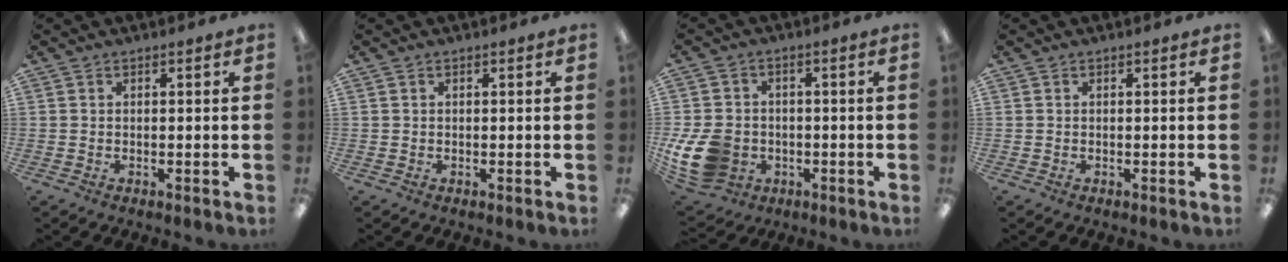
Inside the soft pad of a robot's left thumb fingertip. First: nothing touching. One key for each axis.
{"total": 0.0}
{"total": 12.5, "fx": -3.1, "fy": 9.8, "fz": 7.1, "tx": -0.155, "ty": 0.016, "tz": -0.054}
{"total": 0.0}